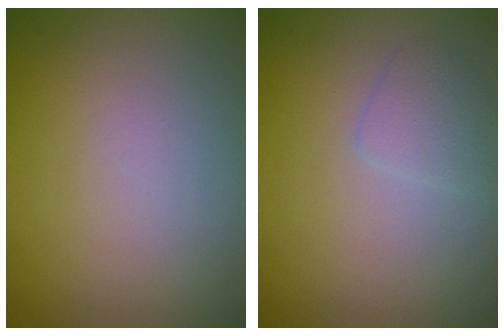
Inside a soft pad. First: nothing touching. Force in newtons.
{"total": 1.4, "press": 1.4, "slide": 0.1}